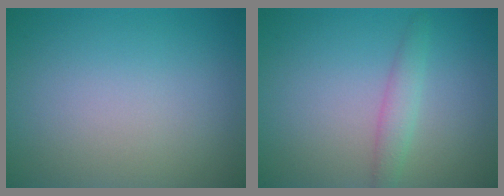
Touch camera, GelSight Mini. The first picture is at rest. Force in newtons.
{"total": 1.8, "press": 1.8, "slide": 0.1}